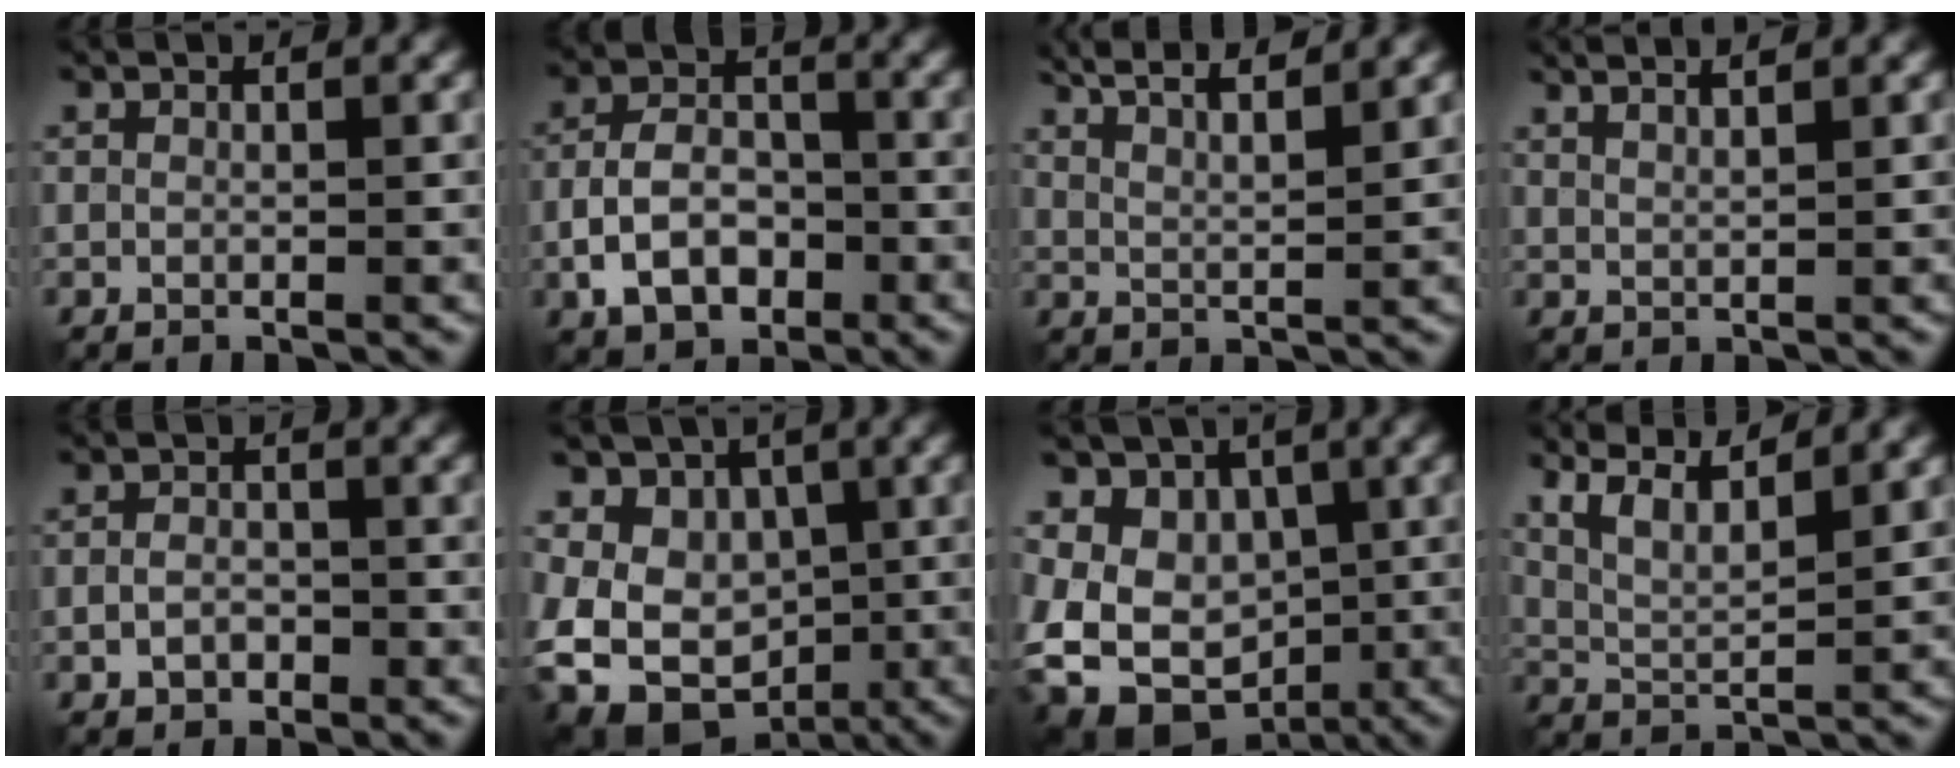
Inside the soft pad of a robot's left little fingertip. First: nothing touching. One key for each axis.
{"total": 5.6, "fx": -2.5, "fy": 3.5, "fz": 3.5, "tx": -0.058, "ty": 0.004, "tz": -0.051}
{"total": 8.7, "fx": 6.5, "fy": 2.3, "fz": 5.2, "tx": -0.061, "ty": 0.021, "tz": 0.064}
{"total": 3.4, "fx": 2.5, "fy": 1.0, "fz": 2.1, "tx": -0.013, "ty": 0.022, "tz": 0.012}
{"total": 2.2, "fx": -1.2, "fy": 1.5, "fz": 1.1, "tx": -0.018, "ty": -0.003, "tz": -0.025}
{"total": 10.5, "fx": -2.6, "fy": 9.0, "fz": 4.7, "tx": -0.069, "ty": 0.005, "tz": -0.065}
{"total": 9.6, "fx": -2.8, "fy": 8.2, "fz": 4.2, "tx": -0.052, "ty": -0.005, "tz": -0.065}
{"total": 6.4, "fx": 4.4, "fy": 1.8, "fz": 4.2, "tx": -0.077, "ty": 0.016, "tz": 0.061}